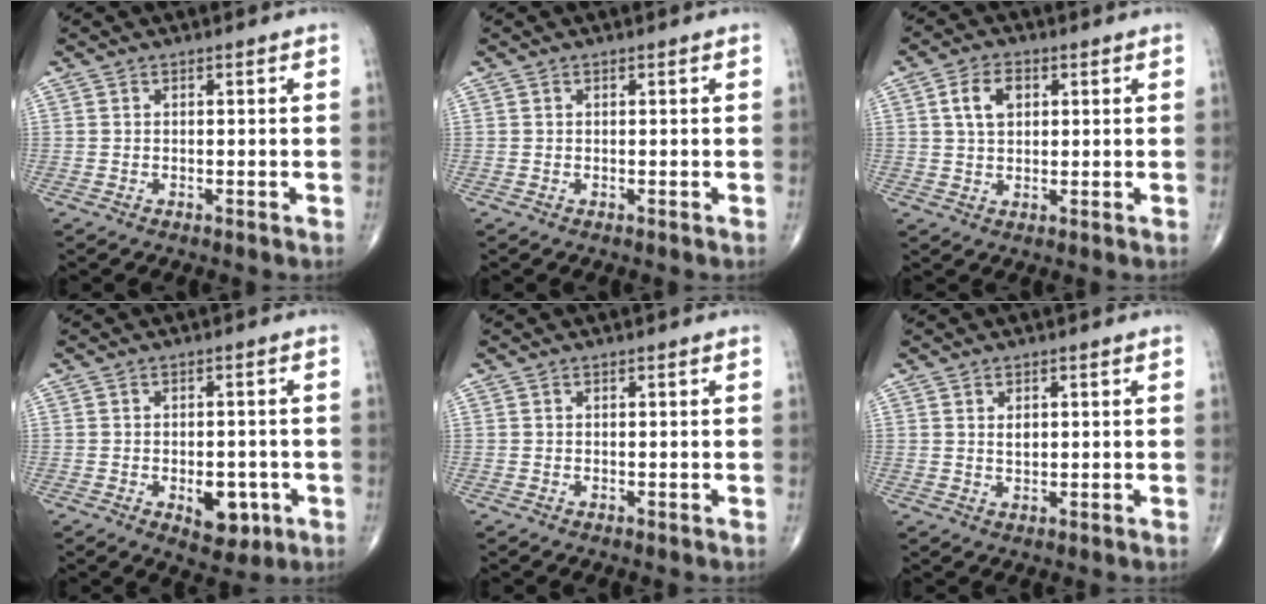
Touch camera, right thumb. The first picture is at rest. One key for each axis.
{"total": 0.0}
{"total": 5.5, "fx": 1.6, "fy": 3.6, "fz": 3.8, "tx": -0.063, "ty": 0.003, "tz": 0.028}
{"total": 6.8, "fx": -2.1, "fy": 3.9, "fz": 5.1, "tx": -0.044, "ty": 0.006, "tz": -0.018}
{"total": 0.0}
{"total": 1.8, "fx": 0.6, "fy": 1.1, "fz": 1.3, "tx": -0.020, "ty": -0.005, "tz": 0.012}